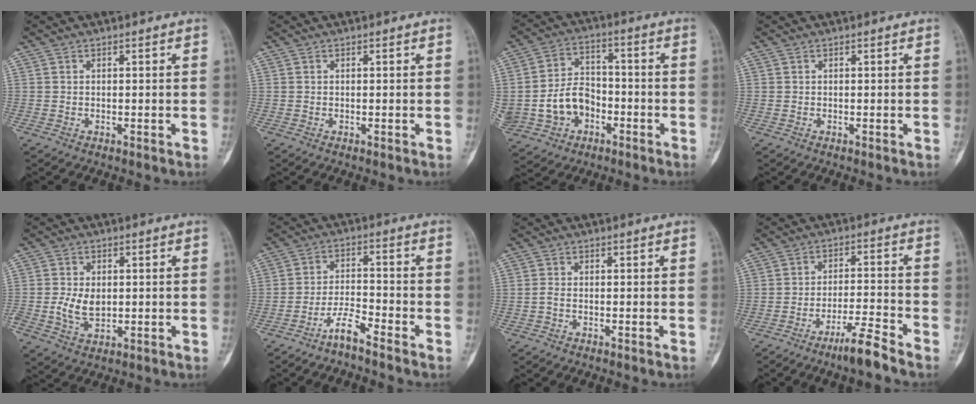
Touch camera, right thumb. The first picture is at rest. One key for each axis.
{"total": 0.0}
{"total": 13.7, "fx": -3.3, "fy": 10.9, "fz": 7.6, "tx": -0.122, "ty": 0.035, "tz": -0.048}
{"total": 0.0}
{"total": 5.7, "fx": -0.1, "fy": 3.8, "fz": 4.2, "tx": -0.076, "ty": -0.003, "tz": 0.004}
{"total": 4.9, "fx": -4.1, "fy": 0.4, "fz": 2.7, "tx": -0.055, "ty": 0.030, "tz": -0.082}
{"total": 0.9, "fx": -0.4, "fy": 0.3, "fz": 0.7, "tx": -0.018, "ty": -0.001, "tz": -0.010}
{"total": 6.9, "fx": -5.3, "fy": 0.0, "fz": 4.5, "tx": -0.084, "ty": 0.032, "tz": -0.099}